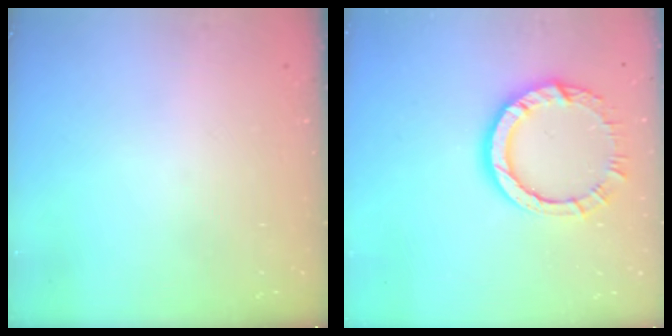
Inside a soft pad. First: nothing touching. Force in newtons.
{"total": 10.6, "press": 10.5, "slide": 1.1}